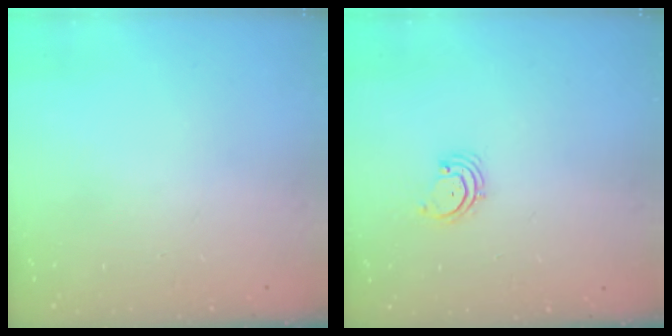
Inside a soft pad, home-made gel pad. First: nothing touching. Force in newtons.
{"total": 2.1, "press": 2.1, "slide": 0.3}